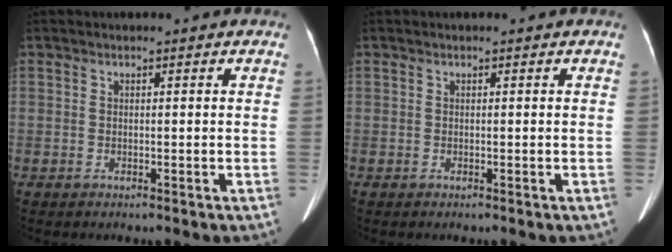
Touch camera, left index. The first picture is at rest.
{"total": 0.0}